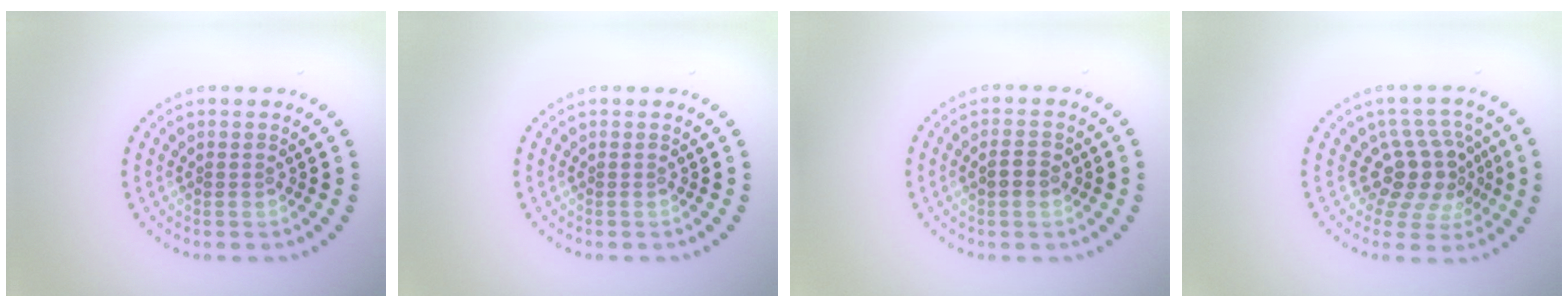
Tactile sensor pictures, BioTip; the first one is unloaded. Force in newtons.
{"total": 0.0}
{"total": 1.6, "press": 1.6, "slide": 0.1}
{"total": 4.3, "press": 3.2, "slide": 2.9}